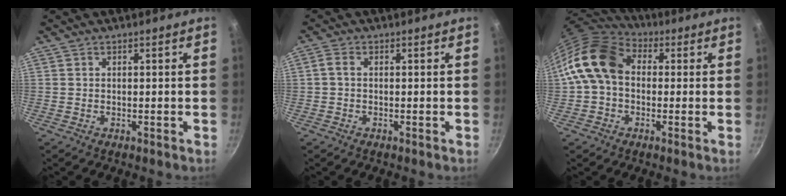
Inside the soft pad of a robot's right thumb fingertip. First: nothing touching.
{"total": 1.7, "force": [-0.1, 1.1, 1.3], "torque": [-0.030, 0.007, -0.005]}
{"total": 13.0, "force": [0.9, 9.7, 8.7], "torque": [-0.135, 0.026, -0.003]}